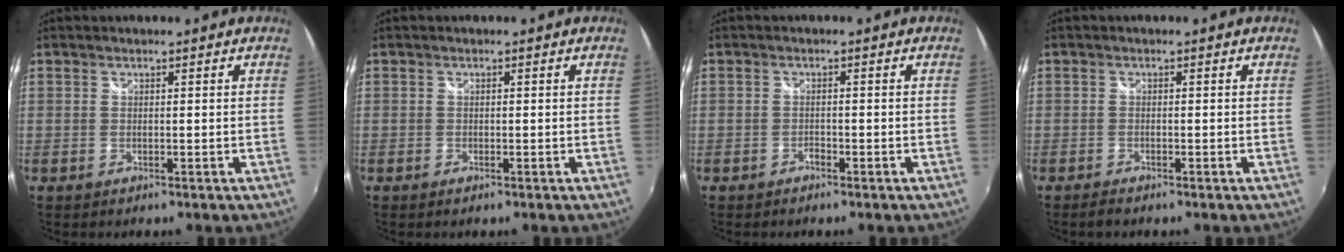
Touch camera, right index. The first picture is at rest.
{"total": 0.6, "force": [-0.4, 0.3, 0.3], "torque": [-0.006, -0.004, -0.010]}
{"total": 1.0, "force": [-0.8, 0.5, 0.3], "torque": [-0.007, 0.000, -0.016]}
{"total": 1.6, "force": [-1.3, 0.4, 0.8], "torque": [-0.017, -0.005, -0.025]}